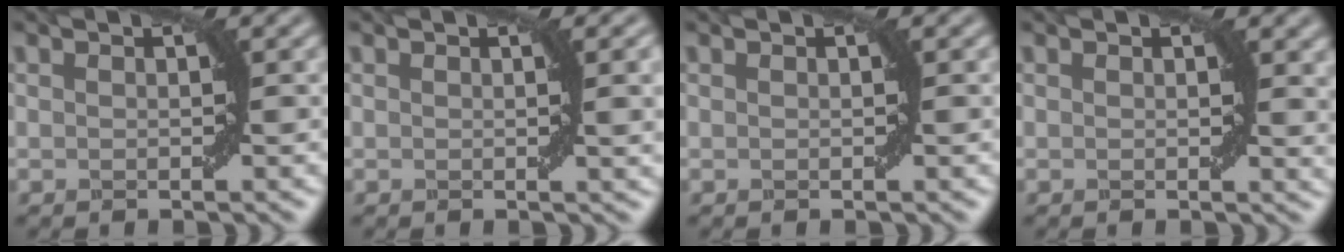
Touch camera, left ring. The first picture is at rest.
{"total": 2.7, "force": [0.6, 0.5, 2.6], "torque": [-0.029, 0.001, 0.010]}
{"total": 0.0}
{"total": 1.8, "force": [0.8, 0.7, 1.5], "torque": [-0.011, -0.004, 0.014]}